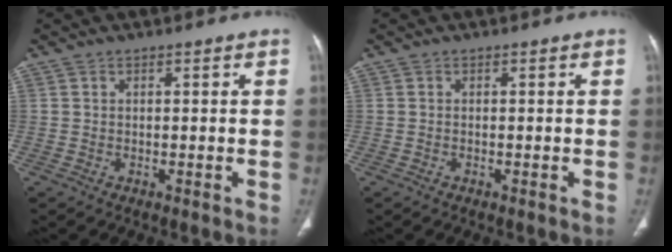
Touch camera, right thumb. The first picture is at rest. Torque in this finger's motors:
{"motor_torque": [-0.35, 0.51, -0.10, -0.17, -0.01]}